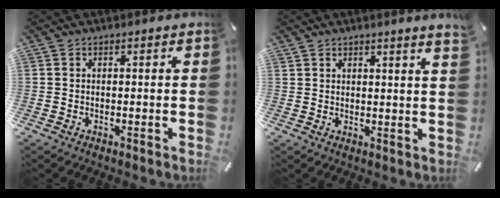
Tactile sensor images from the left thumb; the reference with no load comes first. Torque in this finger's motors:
{"motor_torque": [0.87, -0.13, 0.27, 0.04, 0.02]}